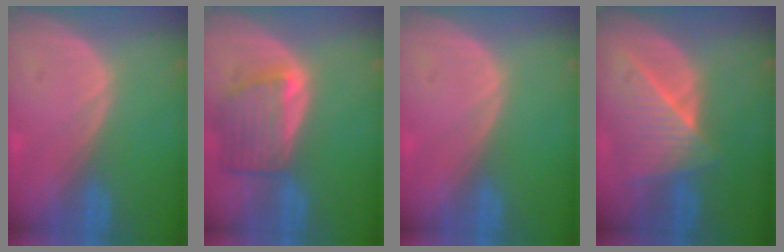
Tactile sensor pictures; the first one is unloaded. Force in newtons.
{"total": 7.5, "press": 6.9, "slide": 3.1}
{"total": 0.0}
{"total": 7.7, "press": 7.3, "slide": 2.5}